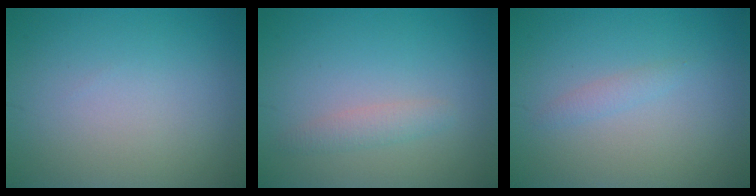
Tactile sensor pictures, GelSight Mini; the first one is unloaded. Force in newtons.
{"total": 1.4, "press": 1.4, "slide": 0.1}
{"total": 0.9, "press": 0.9, "slide": 0.1}